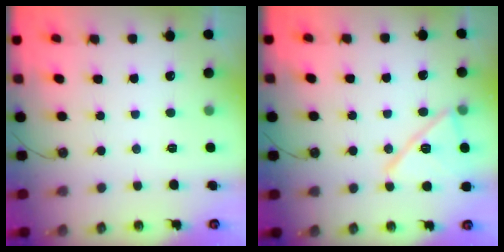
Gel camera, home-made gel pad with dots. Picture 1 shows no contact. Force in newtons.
{"total": 14.8, "press": 14.7, "slide": 1.8}